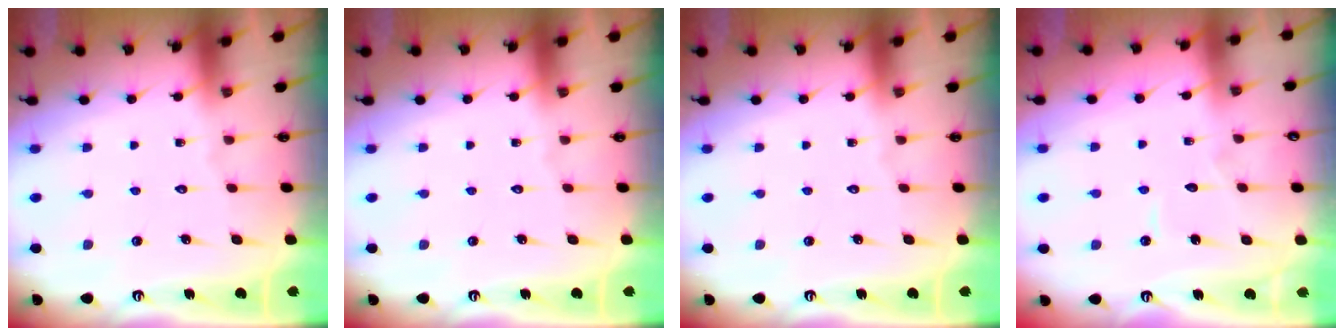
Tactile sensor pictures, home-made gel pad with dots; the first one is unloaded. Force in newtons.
{"total": 0.0}
{"total": 0.0}
{"total": 2.9, "press": 2.9, "slide": 0.2}